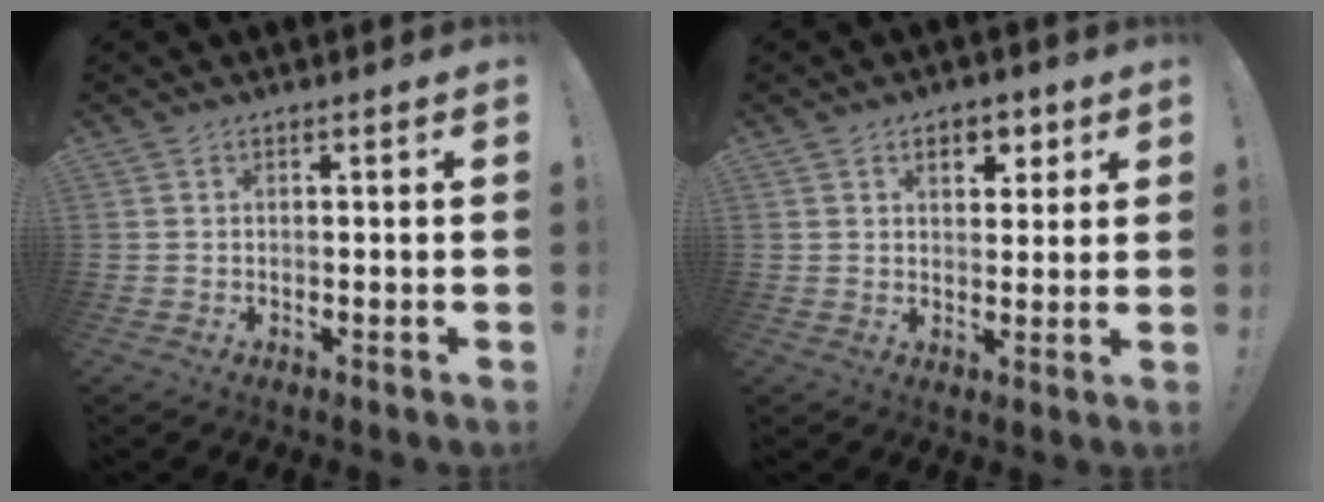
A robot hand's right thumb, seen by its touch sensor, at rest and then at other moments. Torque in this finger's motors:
{"motor_torque": [0.36, 0.70, 0.20, -0.21, 0.00]}